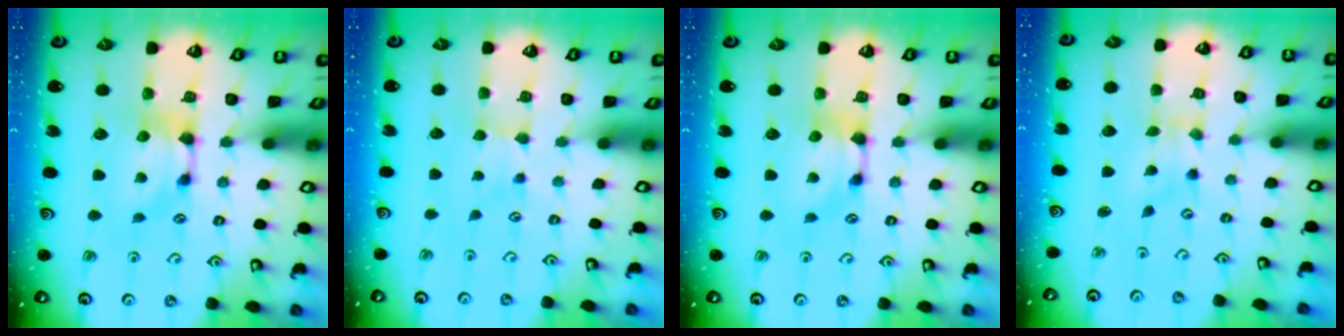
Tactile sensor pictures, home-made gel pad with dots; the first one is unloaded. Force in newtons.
{"total": 1.9, "press": 1.9, "slide": 0.4}
{"total": 0.0}
{"total": 3.5, "press": 3.3, "slide": 0.9}